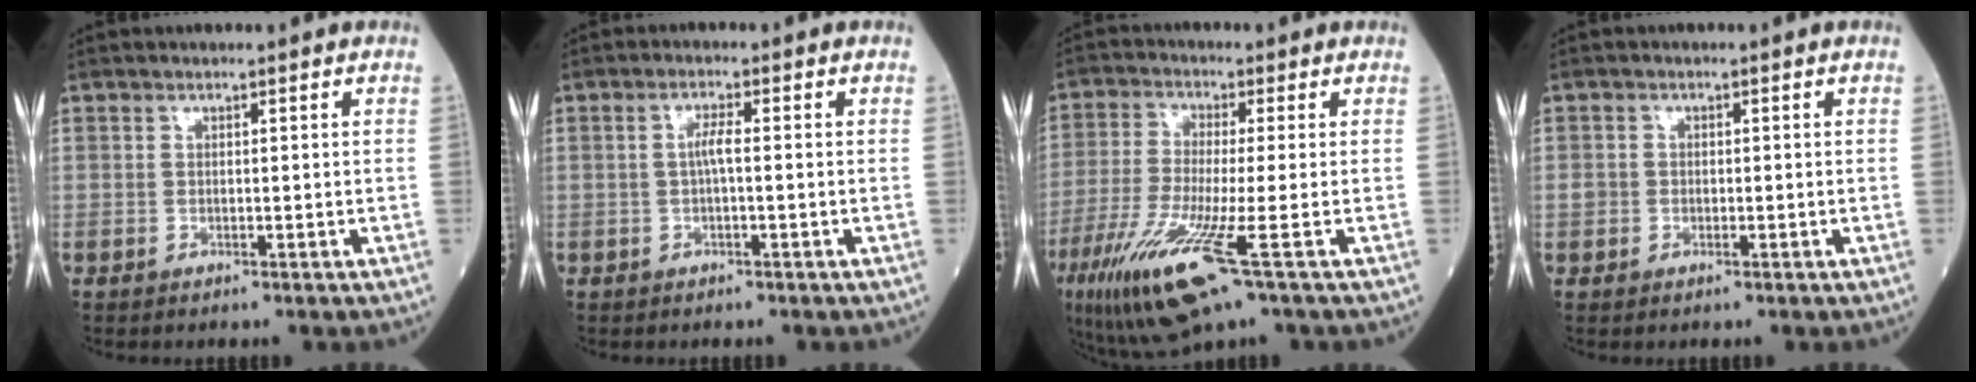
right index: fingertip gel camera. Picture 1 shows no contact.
{"total": 2.1, "force": [-0.1, 0.1, 2.1], "torque": [-0.041, 0.003, -0.003]}
{"total": 12.2, "force": [-5.7, 0.4, 10.8], "torque": [-0.228, -0.039, -0.106]}
{"total": 1.5, "force": [-0.2, 1.4, 0.5], "torque": [-0.006, 0.006, -0.003]}